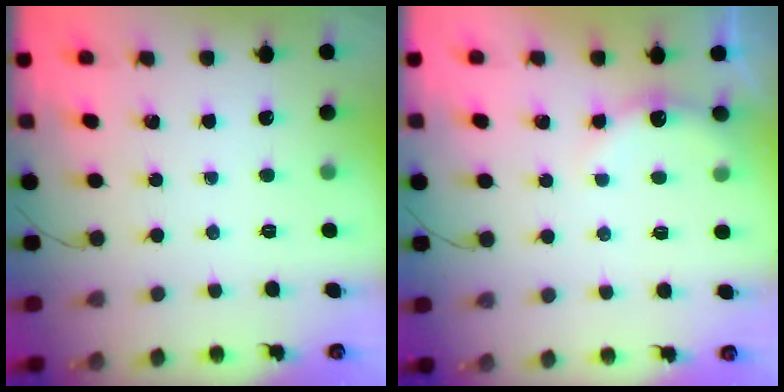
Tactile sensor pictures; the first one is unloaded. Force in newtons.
{"total": 6.7, "press": 6.5, "slide": 1.4}